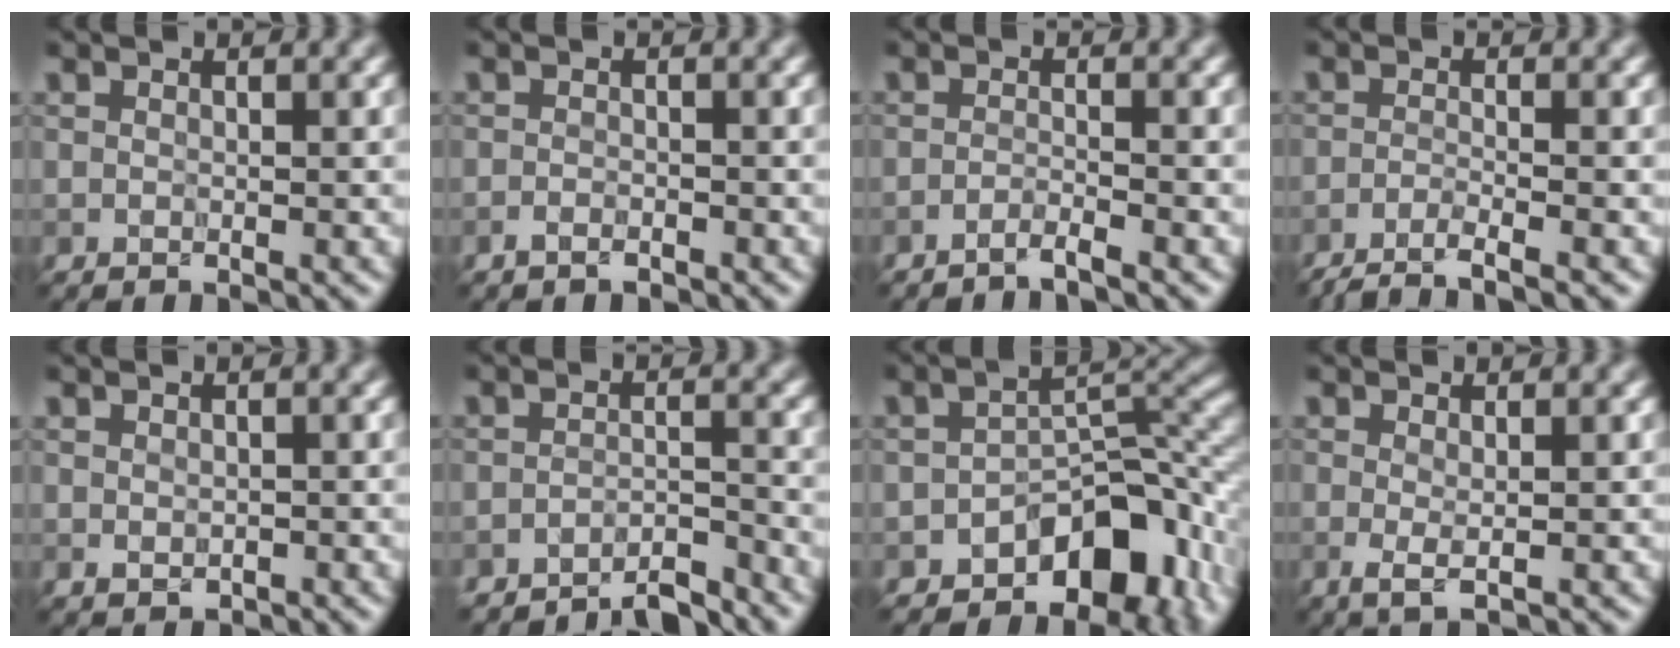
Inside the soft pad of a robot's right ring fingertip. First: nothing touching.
{"total": 1.1, "force": [-0.9, 0.4, 0.5], "torque": [-0.010, 0.004, -0.019]}
{"total": 1.5, "force": [-1.3, 0.0, 0.8], "torque": [-0.007, 0.004, -0.033]}
{"total": 3.7, "force": [-2.9, 0.6, 2.2], "torque": [-0.032, 0.002, -0.065]}
{"total": 1.0, "force": [-0.1, 0.8, 0.5], "torque": [-0.007, 0.000, 0.000]}
{"total": 3.7, "force": [-3.5, 0.4, 1.0], "torque": [-0.013, 0.005, -0.062]}
{"total": 8.7, "force": [-4.5, 5.0, 5.5], "torque": [-0.048, 0.009, -0.075]}
{"total": 1.6, "force": [-0.2, 0.4, 1.5], "torque": [-0.032, -0.005, -0.003]}